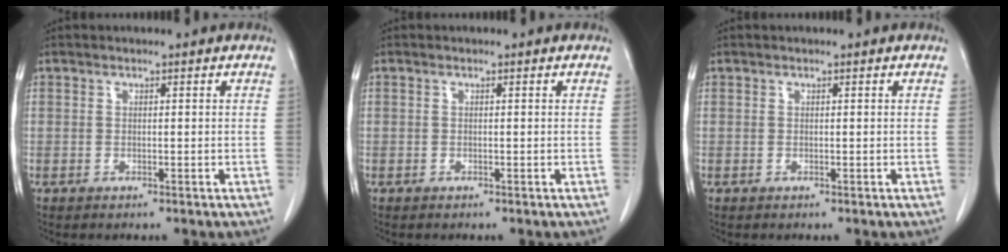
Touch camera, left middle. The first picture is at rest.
{"total": 0.0}
{"total": 0.0}